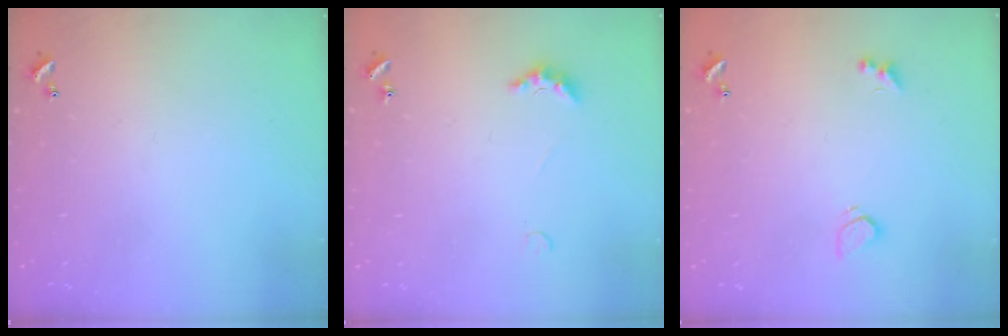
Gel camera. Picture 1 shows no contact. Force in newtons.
{"total": 2.7, "press": 2.6, "slide": 0.7}
{"total": 2.7, "press": 2.5, "slide": 1.1}